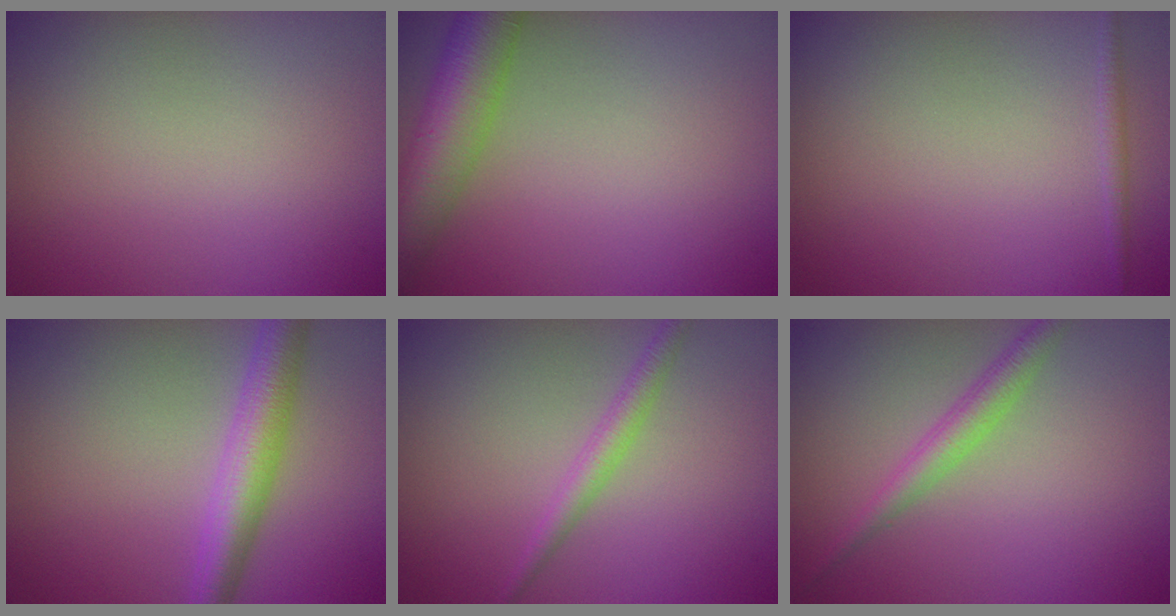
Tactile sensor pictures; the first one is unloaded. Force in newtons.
{"total": 7.4, "press": 7.4, "slide": 0.5}
{"total": 0.8, "press": 0.8, "slide": 0.1}
{"total": 4.7, "press": 4.7, "slide": 0.1}
{"total": 2.0, "press": 2.0, "slide": 0.1}
{"total": 2.4, "press": 2.4, "slide": 0.1}